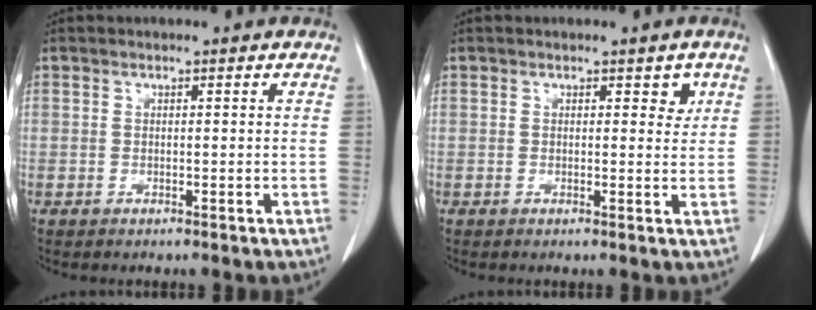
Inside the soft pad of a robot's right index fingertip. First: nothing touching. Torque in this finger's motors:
{"motor_torque": [0.04, 0.05, 0.00, 0.00]}